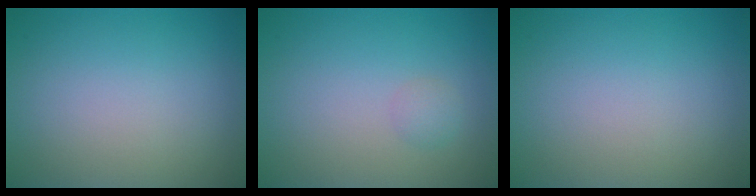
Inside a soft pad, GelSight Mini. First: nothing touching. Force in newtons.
{"total": 1.0, "press": 1.0, "slide": 0.0}
{"total": 0.0}